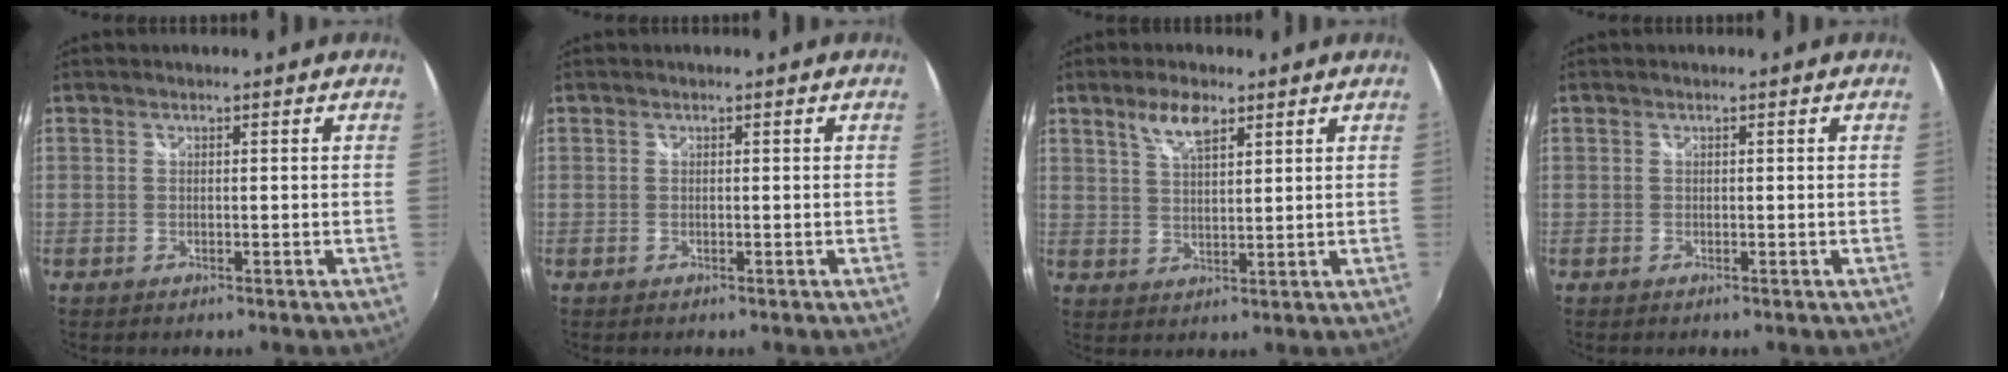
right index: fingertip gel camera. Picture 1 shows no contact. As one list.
[{"total": 0.0}, {"total": 5.5, "force": [3.5, 2.0, 3.8], "torque": [-0.069, 0.006, 0.065]}, {"total": 0.0}]